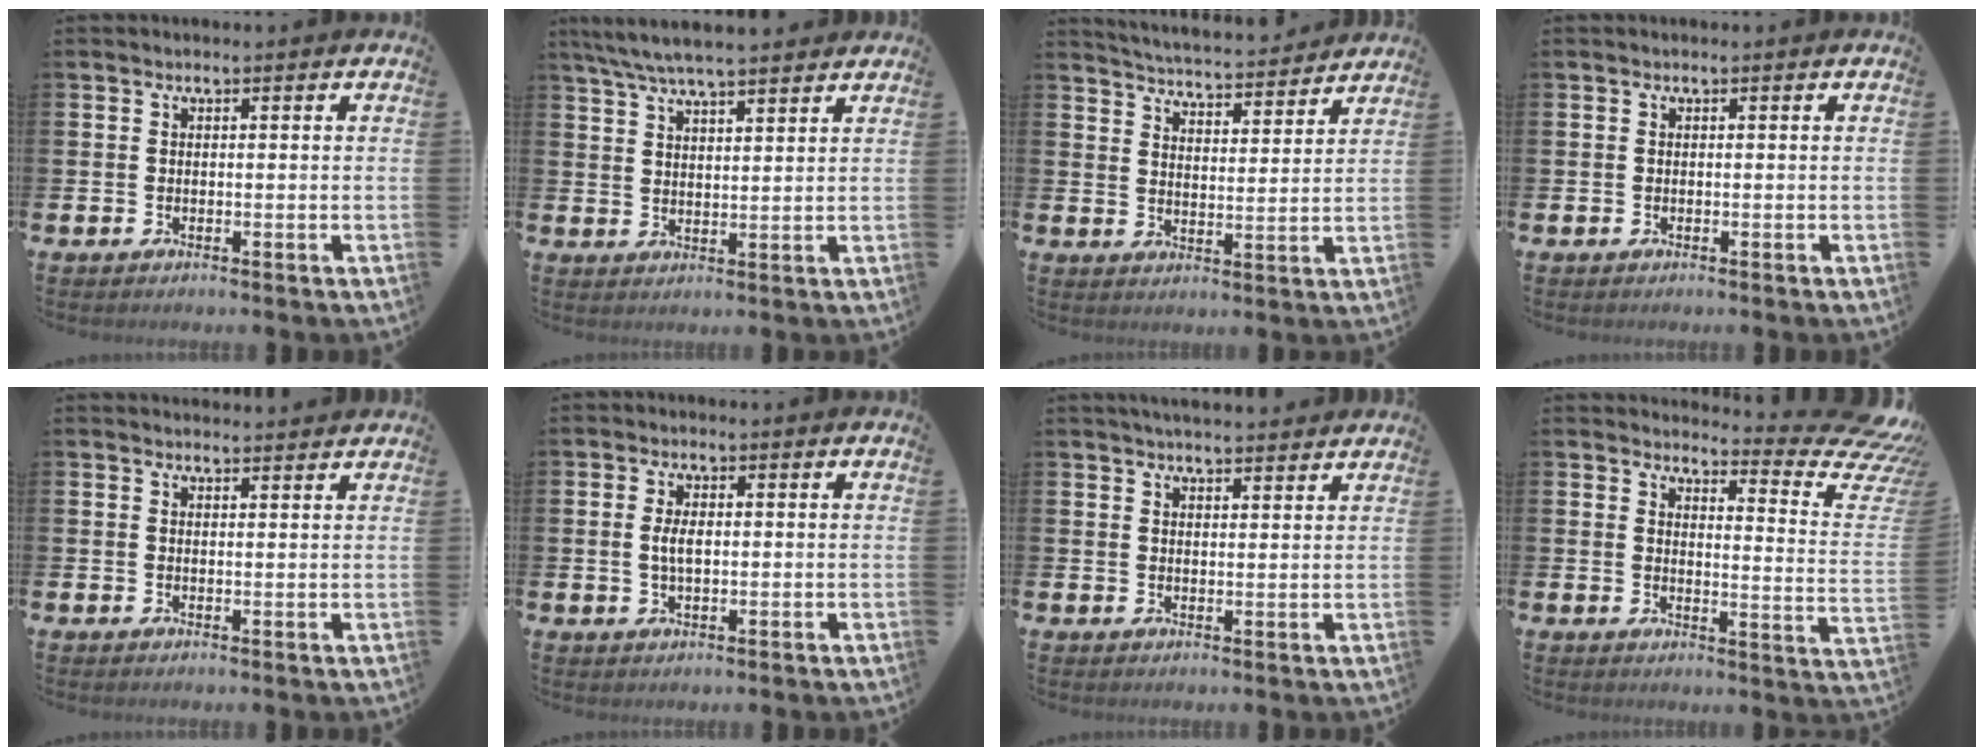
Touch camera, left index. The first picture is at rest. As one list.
[{"total": 6.3, "force": [5.9, 0.7, 2.1], "torque": [-0.061, -0.016, 0.110]}, {"total": 5.0, "force": [5.0, 0.2, 0.3], "torque": [-0.018, -0.040, 0.085]}, {"total": 0.0}, {"total": 1.8, "force": [1.8, 0.1, -0.1], "torque": [0.014, -0.012, 0.030]}, {"total": 3.1, "force": [0.2, 1.4, 2.7], "torque": [-0.057, 0.002, -0.002]}, {"total": 3.4, "force": [3.4, 0.2, 0.4], "torque": [-0.010, -0.014, 0.061]}, {"total": 5.6, "force": [4.8, 1.4, 2.6], "torque": [-0.023, -0.061, 0.069]}]